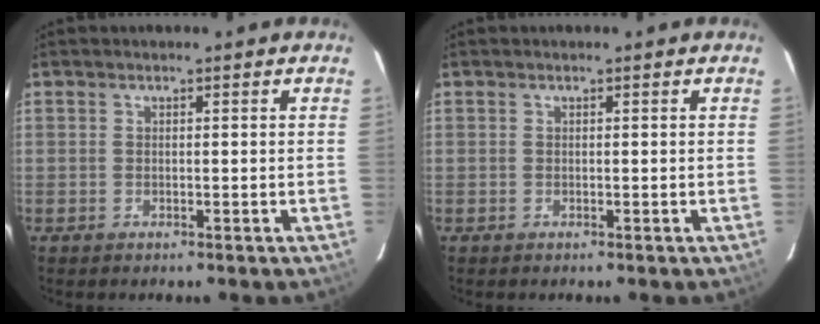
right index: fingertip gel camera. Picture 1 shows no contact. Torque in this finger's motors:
{"motor_torque": [0.00, 0.00, 0.01, 0.01]}